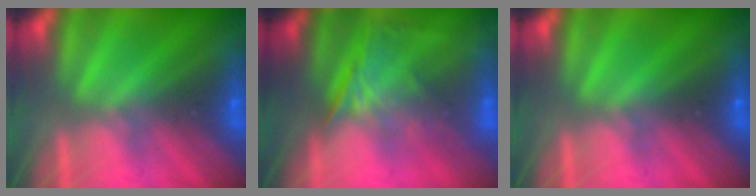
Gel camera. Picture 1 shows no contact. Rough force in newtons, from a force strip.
{"total": 1.3}
{"total": 0.0}